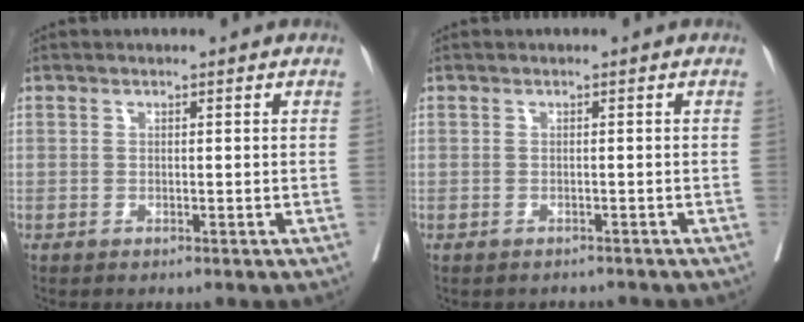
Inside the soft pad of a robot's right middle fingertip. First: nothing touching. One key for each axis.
{"total": 2.6, "fx": -2.4, "fy": 0.8, "fz": 0.6, "tx": -0.011, "ty": -0.001, "tz": -0.030}